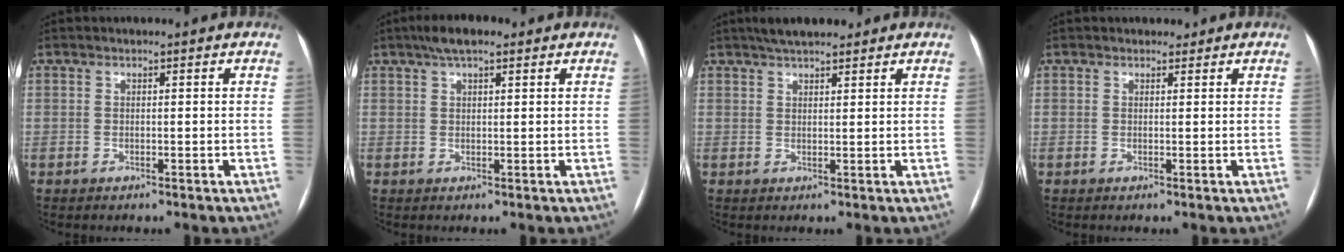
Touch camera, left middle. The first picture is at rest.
{"total": 4.9, "force": [3.3, 1.4, 3.4], "torque": [-0.065, 0.023, 0.053]}
{"total": 5.8, "force": [4.7, 1.5, 3.1], "torque": [-0.047, 0.025, 0.077]}
{"total": 1.0, "force": [0.8, 0.6, 0.0], "torque": [0.001, 0.000, 0.007]}